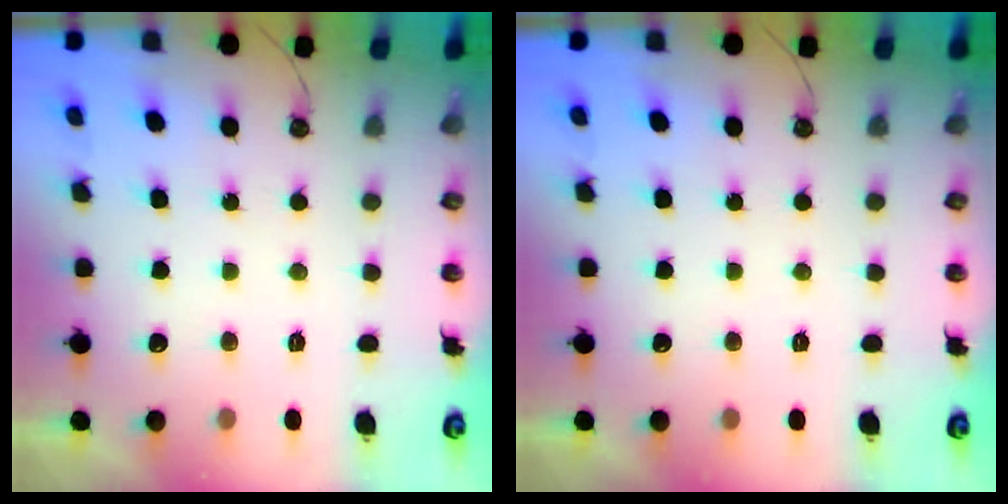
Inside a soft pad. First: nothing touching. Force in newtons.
{"total": 0.0}